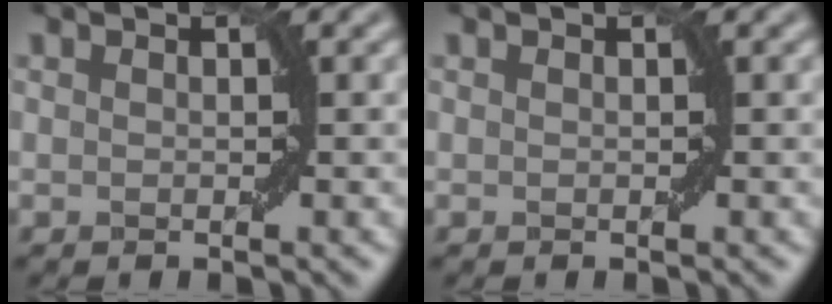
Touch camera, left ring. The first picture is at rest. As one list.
[{"total": 0.0}]